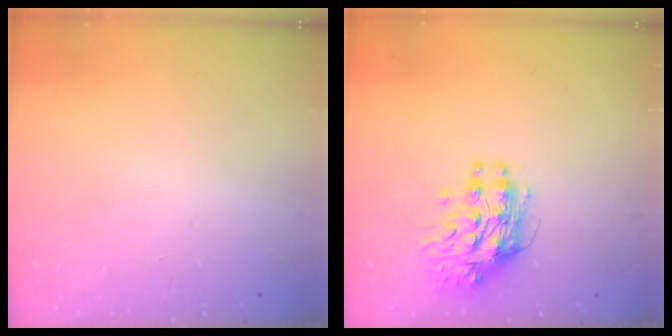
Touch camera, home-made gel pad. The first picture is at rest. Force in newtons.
{"total": 10.4, "press": 10.4, "slide": 0.9}